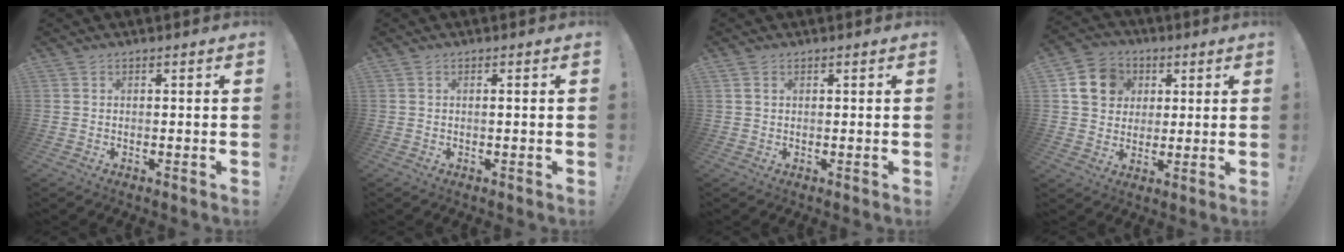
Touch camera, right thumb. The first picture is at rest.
{"total": 0.8, "force": [0.0, -0.2, 0.8], "torque": [-0.011, -0.002, -0.001]}
{"total": 1.1, "force": [0.6, 0.5, 0.7], "torque": [-0.008, -0.001, 0.011]}
{"total": 12.2, "force": [3.8, 10.5, 4.9], "torque": [-0.072, -0.002, 0.081]}